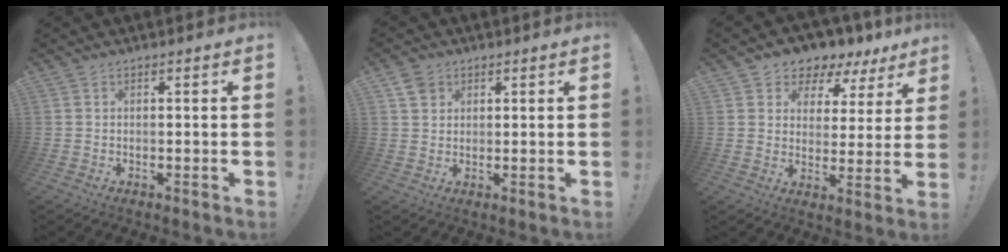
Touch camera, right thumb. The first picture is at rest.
{"total": 3.9, "force": [2.2, 3.0, 1.1], "torque": [-0.014, -0.007, 0.040]}
{"total": 5.5, "force": [3.7, 3.9, 0.9], "torque": [-0.014, -0.040, 0.071]}